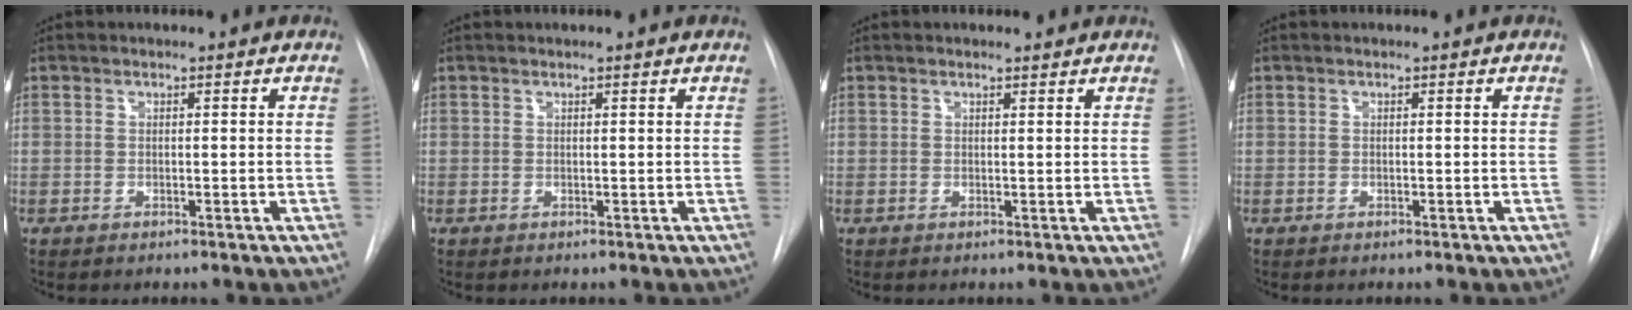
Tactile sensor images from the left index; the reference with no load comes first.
{"total": 0.6, "force": [0.5, -0.1, 0.3], "torque": [-0.011, 0.004, 0.013]}
{"total": 1.4, "force": [1.3, 0.2, 0.3], "torque": [-0.011, 0.007, 0.018]}
{"total": 0.0}